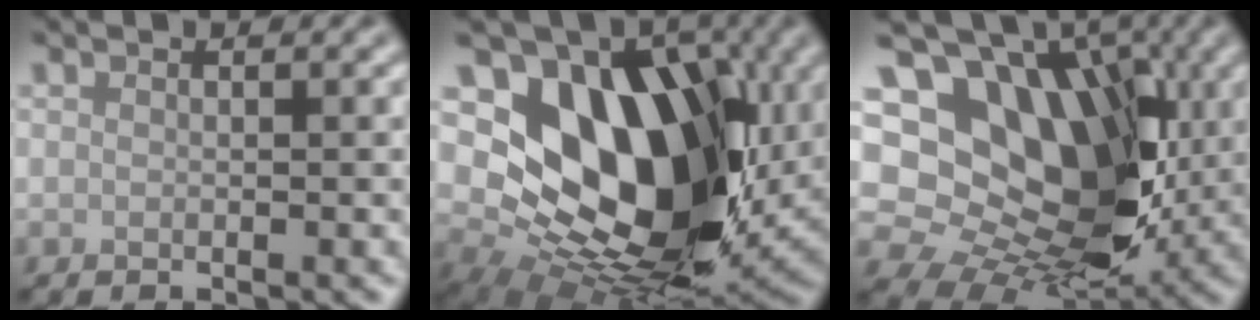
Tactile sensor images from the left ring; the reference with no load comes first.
{"total": 15.8, "force": [3.1, 11.1, 10.8], "torque": [-0.169, -0.013, 0.061]}
{"total": 17.9, "force": [4.3, 13.6, 10.8], "torque": [-0.184, 0.041, 0.084]}